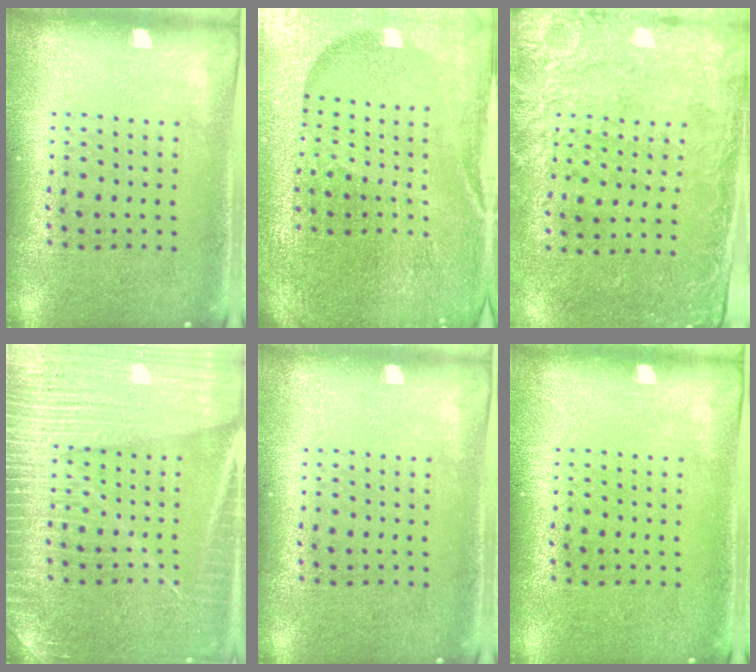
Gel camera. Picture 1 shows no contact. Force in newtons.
{"total": 5.0, "press": 4.6, "slide": 1.8}
{"total": 2.5, "press": 2.2, "slide": 1.3}
{"total": 6.8, "press": 6.7, "slide": 1.0}
{"total": 0.0}
{"total": 0.0}